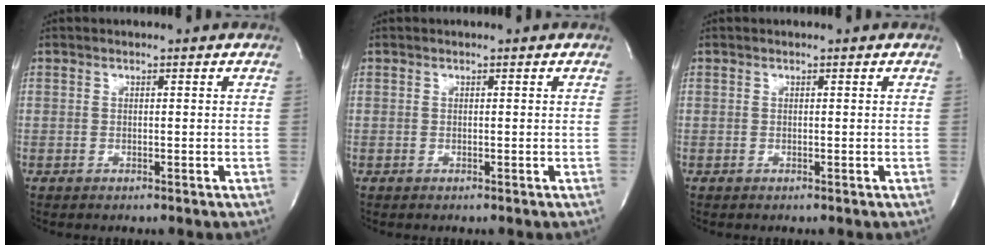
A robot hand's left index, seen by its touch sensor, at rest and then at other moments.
{"total": 0.0}
{"total": 0.0}